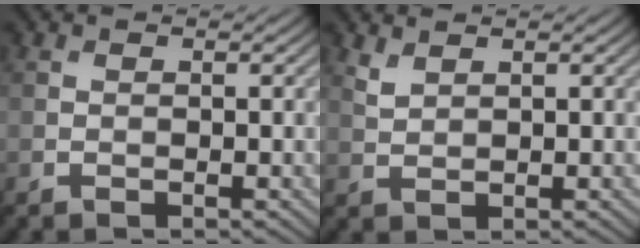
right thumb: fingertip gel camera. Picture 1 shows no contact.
{"total": 1.6, "force": [1.4, 0.5, 0.7], "torque": [-0.027, -0.001, 0.034]}